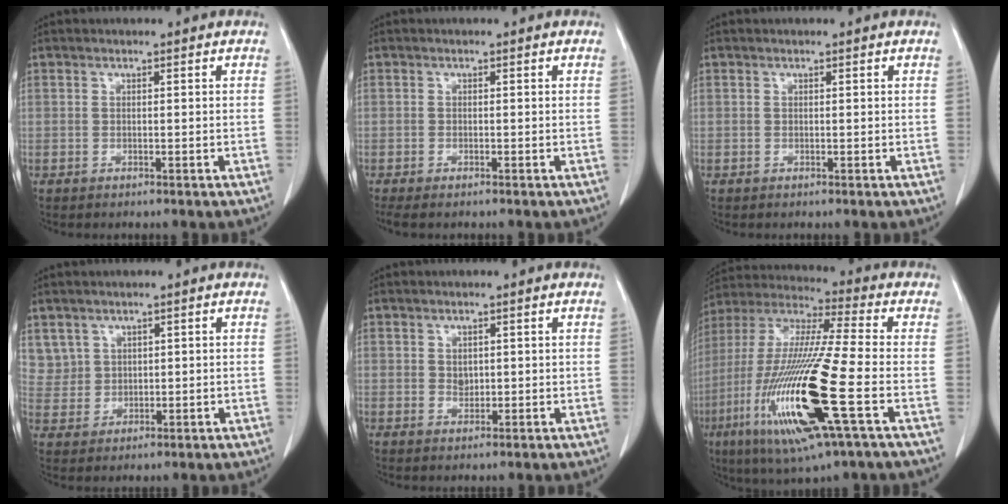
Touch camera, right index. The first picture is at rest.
{"total": 1.8, "force": [-1.5, 0.4, 0.9], "torque": [-0.013, -0.005, -0.022]}
{"total": 0.0}
{"total": 4.7, "force": [2.5, 3.9, 0.2], "torque": [-0.004, 0.011, 0.058]}
{"total": 1.5, "force": [0.4, 1.2, 0.9], "torque": [-0.013, -0.003, 0.010]}
{"total": 22.3, "force": [-6.9, 1.6, 21.1], "torque": [-0.463, -0.038, -0.133]}